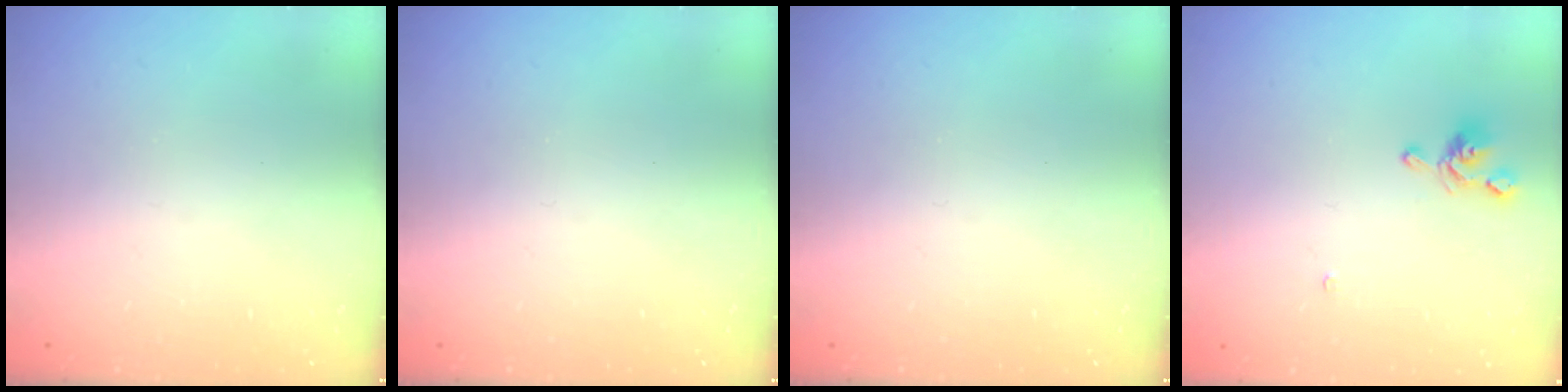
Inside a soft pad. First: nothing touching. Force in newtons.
{"total": 0.0}
{"total": 0.0}
{"total": 2.4, "press": 2.3, "slide": 0.7}